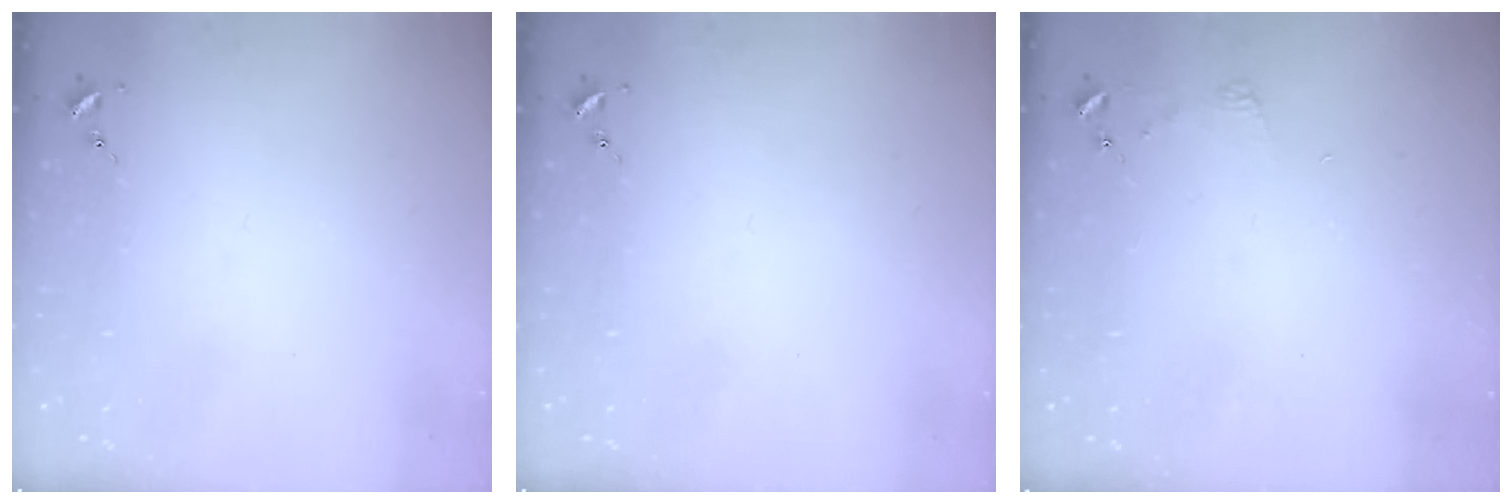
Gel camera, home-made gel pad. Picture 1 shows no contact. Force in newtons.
{"total": 0.0}
{"total": 3.9, "press": 3.9, "slide": 0.4}